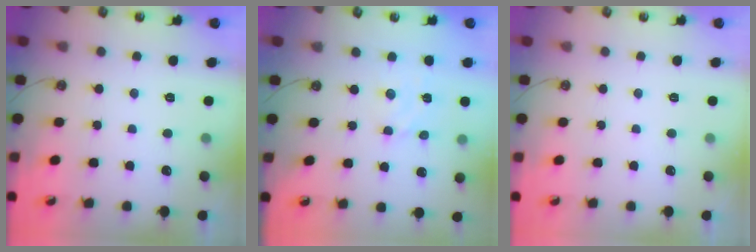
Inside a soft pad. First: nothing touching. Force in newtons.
{"total": 2.8, "press": 2.8, "slide": 0.1}
{"total": 0.0}